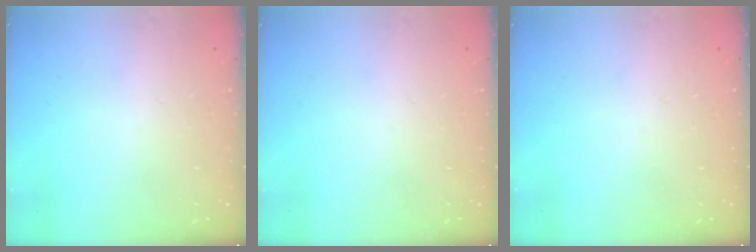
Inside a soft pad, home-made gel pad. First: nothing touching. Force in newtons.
{"total": 0.0}
{"total": 0.0}